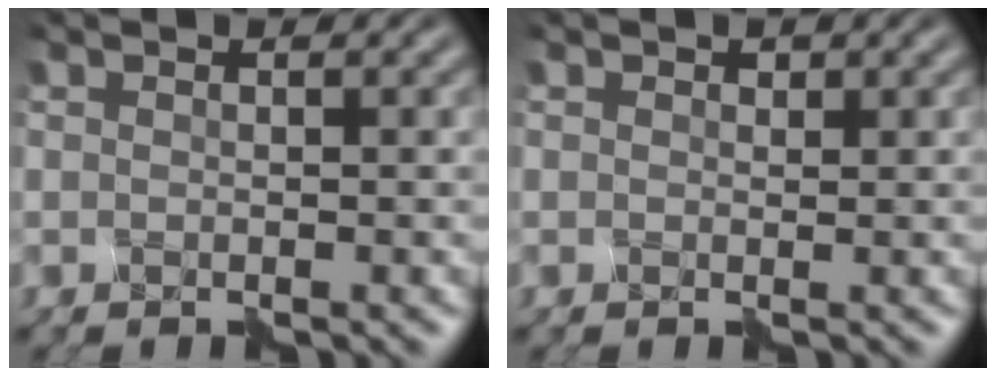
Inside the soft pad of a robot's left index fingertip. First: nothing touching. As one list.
[{"total": 0.6, "force": [0.4, 0.4, 0.1], "torque": [-0.003, 0.003, 0.007]}]